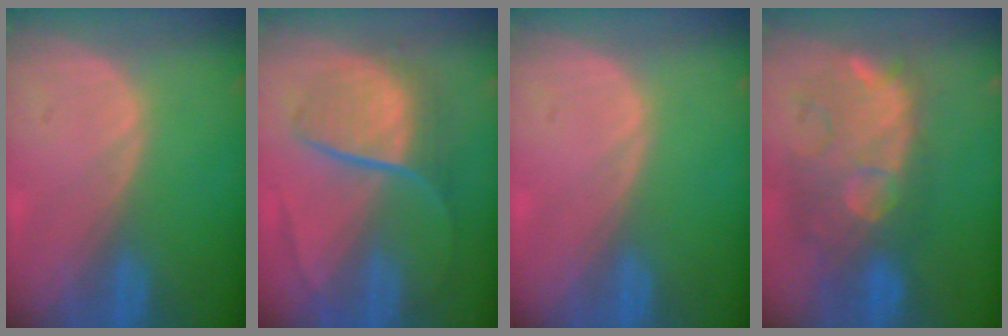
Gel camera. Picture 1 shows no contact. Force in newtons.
{"total": 8.9, "press": 7.5, "slide": 4.7}
{"total": 0.0}
{"total": 10.8, "press": 10.1, "slide": 3.8}